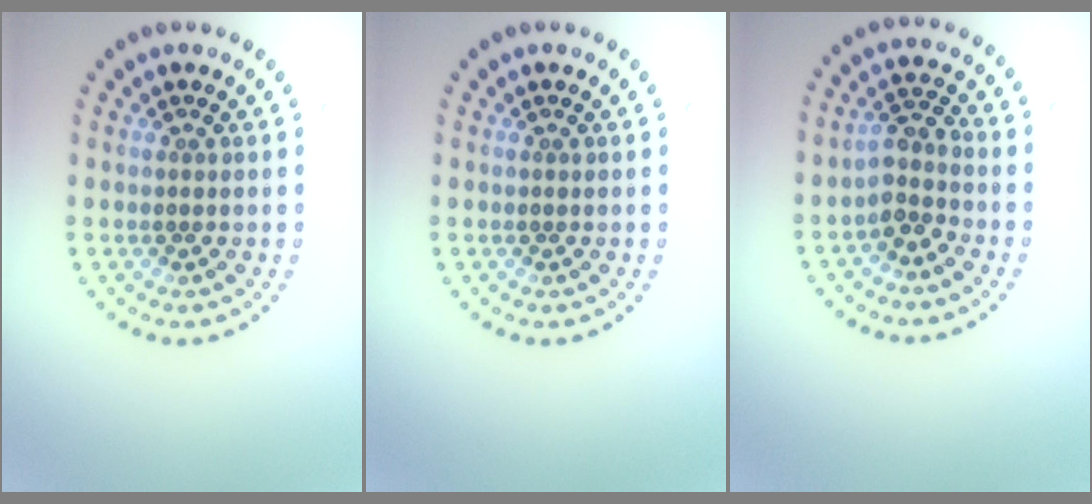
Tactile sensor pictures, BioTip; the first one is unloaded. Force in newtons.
{"total": 0.0}
{"total": 2.5, "press": 2.0, "slide": 1.6}